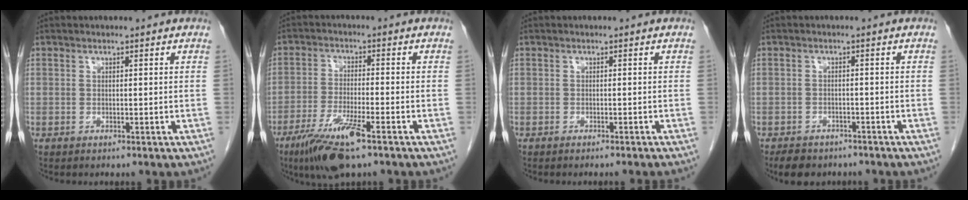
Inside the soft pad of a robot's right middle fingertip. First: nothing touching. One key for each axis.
{"total": 9.3, "fx": -5.7, "fy": 0.9, "fz": 7.2, "tx": -0.143, "ty": -0.023, "tz": -0.101}
{"total": 2.2, "fx": -1.9, "fy": -0.6, "fz": 1.0, "tx": -0.009, "ty": 0.005, "tz": -0.025}
{"total": 5.6, "fx": -4.6, "fy": 2.7, "fz": 1.9, "tx": -0.033, "ty": -0.002, "tz": -0.062}